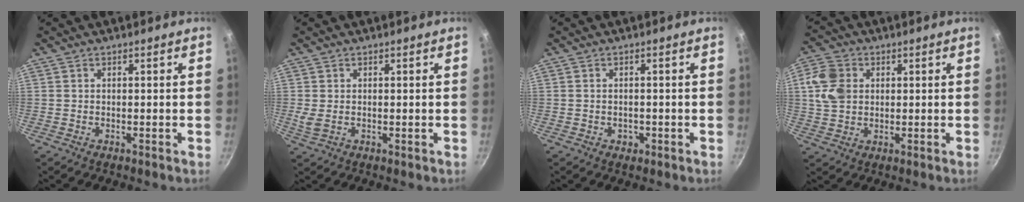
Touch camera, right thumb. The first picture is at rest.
{"total": 2.4, "force": [0.3, 1.5, 1.9], "torque": [-0.036, -0.003, 0.012]}
{"total": 1.6, "force": [-0.5, 1.3, 0.7], "torque": [-0.009, 0.003, -0.003]}
{"total": 8.0, "force": [1.6, 6.3, 4.7], "torque": [-0.079, 0.002, 0.022]}